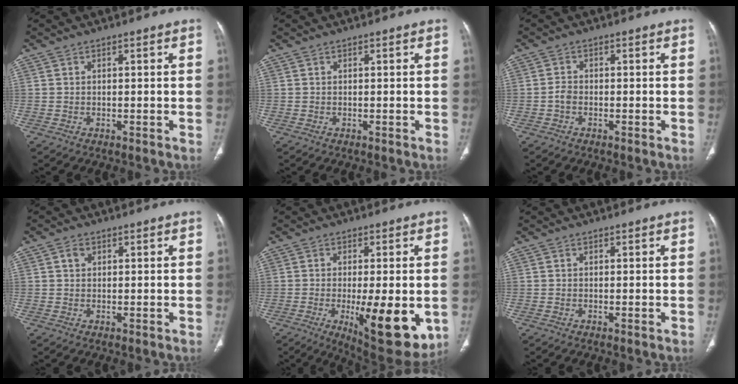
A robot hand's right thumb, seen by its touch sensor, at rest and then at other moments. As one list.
[{"total": 0.0}, {"total": 1.5, "force": [-0.6, 1.0, 1.0], "torque": [-0.020, 0.005, -0.016]}, {"total": 1.5, "force": [0.6, 1.2, 0.7], "torque": [-0.009, 0.001, 0.008]}, {"total": 15.8, "force": [-3.6, 5.2, 14.4], "torque": [-0.186, -0.026, -0.037]}, {"total": 0.0}]